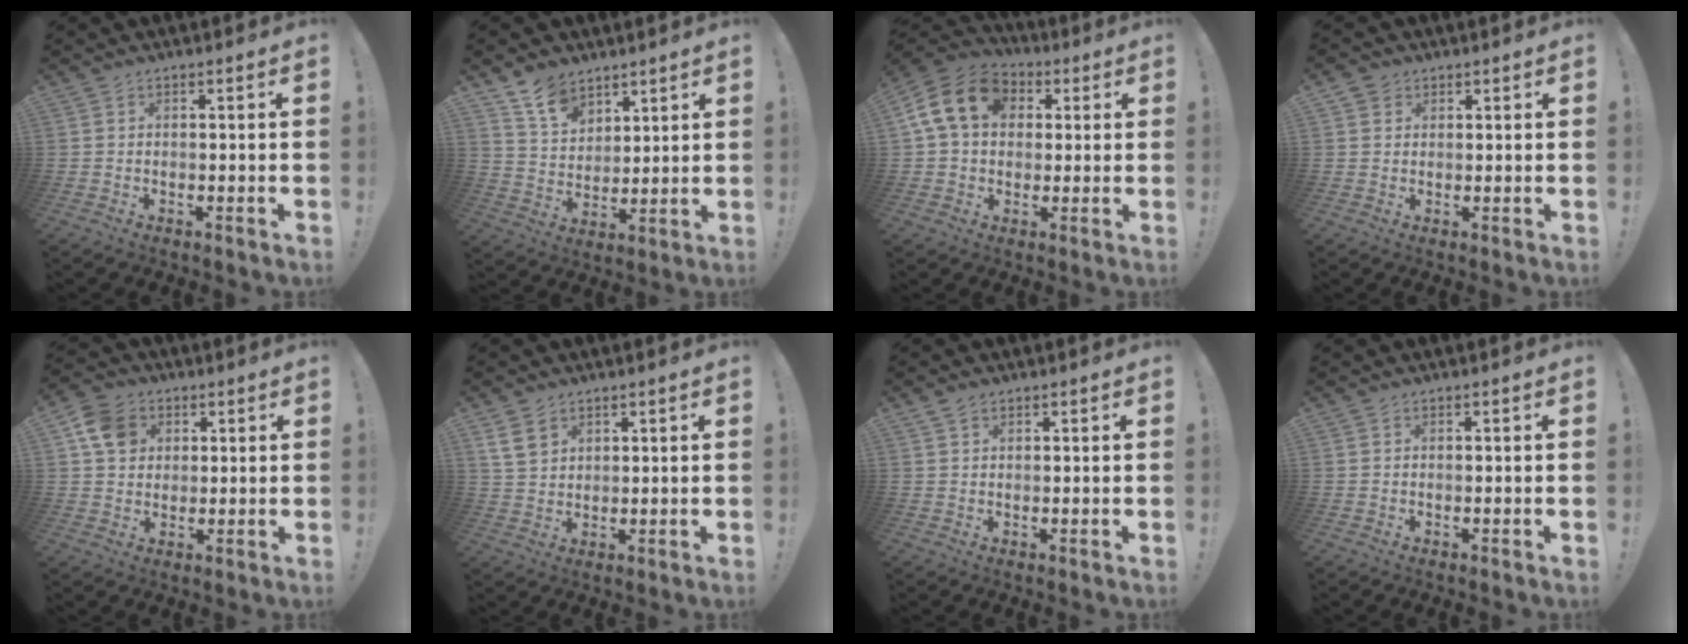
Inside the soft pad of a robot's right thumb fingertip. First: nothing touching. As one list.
[{"total": 10.3, "force": [7.8, 5.9, 3.2], "torque": [-0.060, -0.049, 0.153]}, {"total": 16.4, "force": [4.5, 12.3, 9.8], "torque": [-0.167, 0.004, 0.086]}, {"total": 2.8, "force": [1.5, 2.3, 0.3], "torque": [-0.003, -0.003, 0.026]}, {"total": 9.7, "force": [3.5, 7.9, 4.2], "torque": [-0.062, -0.005, 0.073]}, {"total": 6.9, "force": [3.9, 4.5, 3.4], "torque": [-0.052, -0.010, 0.078]}, {"total": 1.8, "force": [1.3, 1.0, 0.8], "torque": [-0.015, -0.001, 0.024]}, {"total": 0.0}]